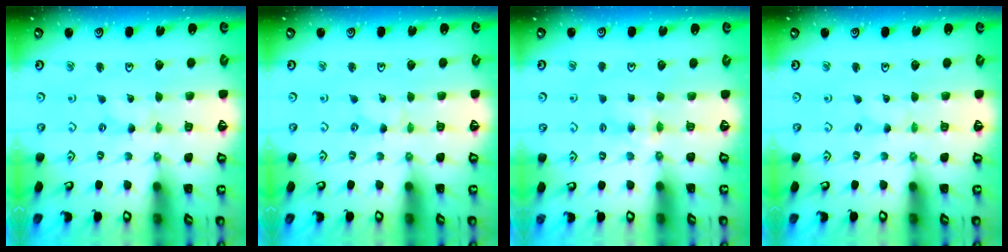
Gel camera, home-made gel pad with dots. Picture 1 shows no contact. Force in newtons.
{"total": 0.0}
{"total": 4.3, "press": 4.2, "slide": 0.5}
{"total": 0.0}